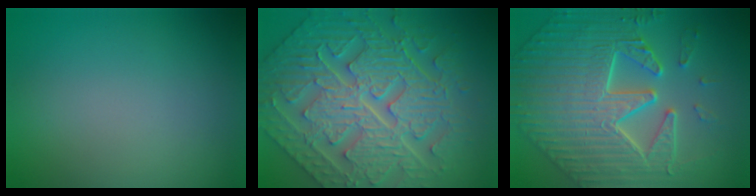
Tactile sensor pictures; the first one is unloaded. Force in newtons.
{"total": 9.2, "press": 7.5, "slide": 5.4}
{"total": 8.7, "press": 7.2, "slide": 4.9}